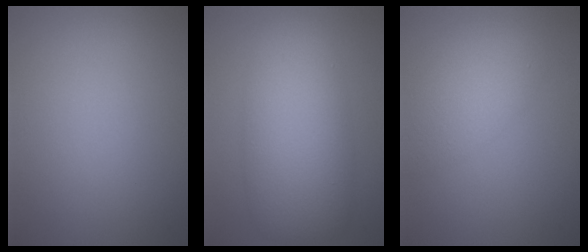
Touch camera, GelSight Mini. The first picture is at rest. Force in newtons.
{"total": 7.9, "press": 7.9, "slide": 0.0}
{"total": 3.8, "press": 3.8, "slide": 0.2}